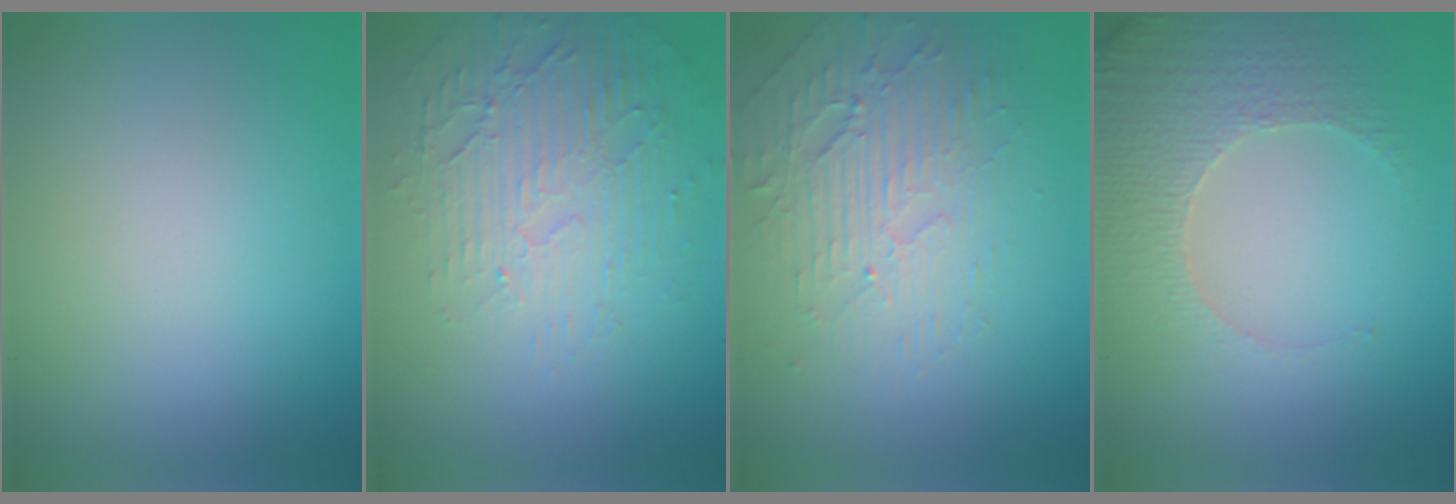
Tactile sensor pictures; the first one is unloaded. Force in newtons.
{"total": 5.4, "press": 3.4, "slide": 4.3}
{"total": 3.8, "press": 3.4, "slide": 1.8}
{"total": 3.9, "press": 3.8, "slide": 1.0}